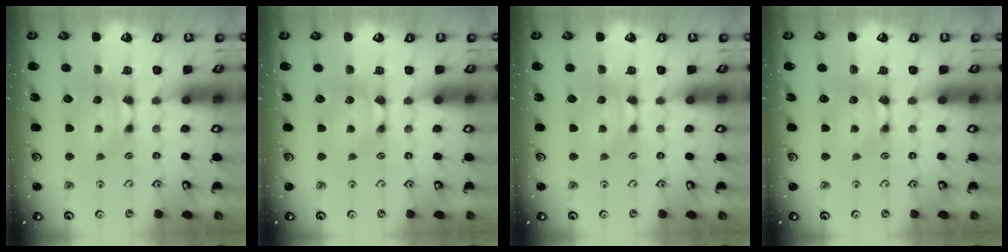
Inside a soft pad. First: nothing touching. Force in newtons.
{"total": 0.0}
{"total": 0.0}
{"total": 0.0}